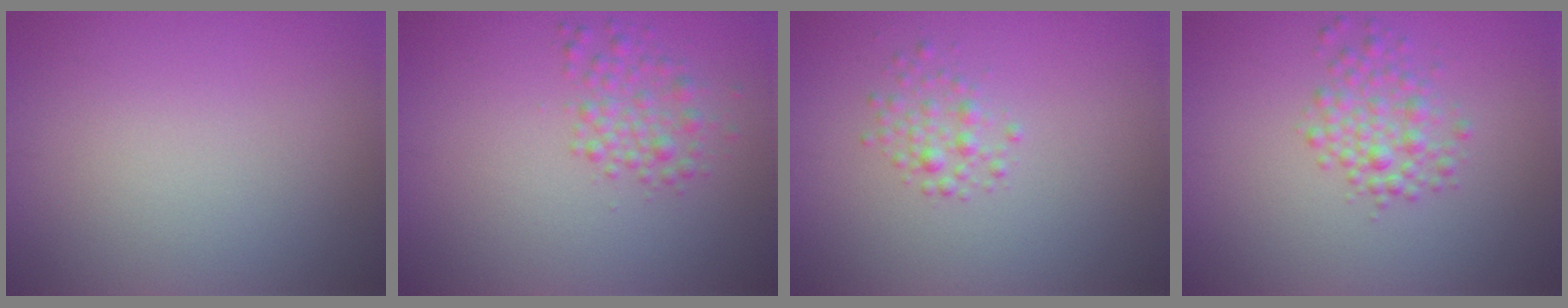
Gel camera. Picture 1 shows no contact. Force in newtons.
{"total": 2.3, "press": 2.3, "slide": 0.1}
{"total": 1.6, "press": 1.6, "slide": 0.1}
{"total": 2.7, "press": 2.7, "slide": 0.1}